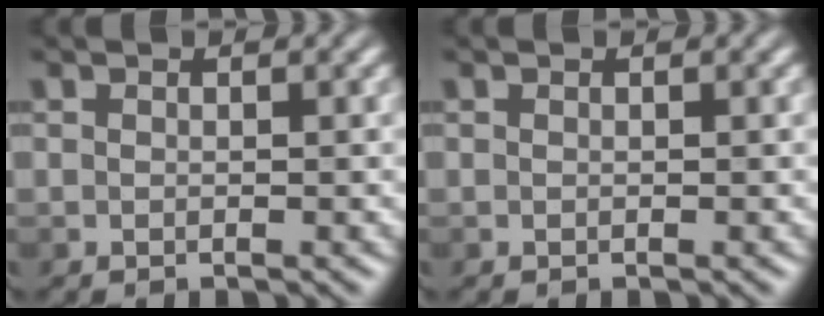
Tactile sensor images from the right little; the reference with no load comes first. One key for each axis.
{"total": 0.0}